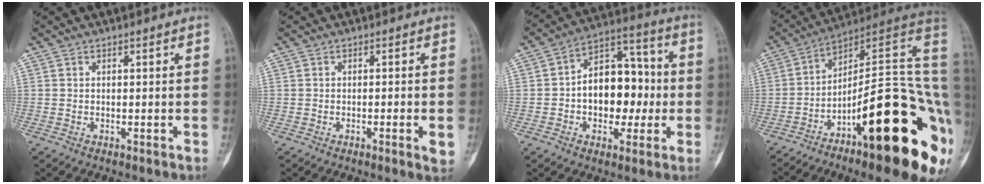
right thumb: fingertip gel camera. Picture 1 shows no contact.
{"total": 3.0, "force": [-1.0, 0.4, 2.8], "torque": [-0.049, -0.003, -0.014]}
{"total": 15.3, "force": [-1.1, 10.2, 11.4], "torque": [-0.123, 0.042, -0.020]}
{"total": 29.3, "force": [-6.8, 8.0, 27.4], "torque": [-0.309, 0.057, -0.097]}